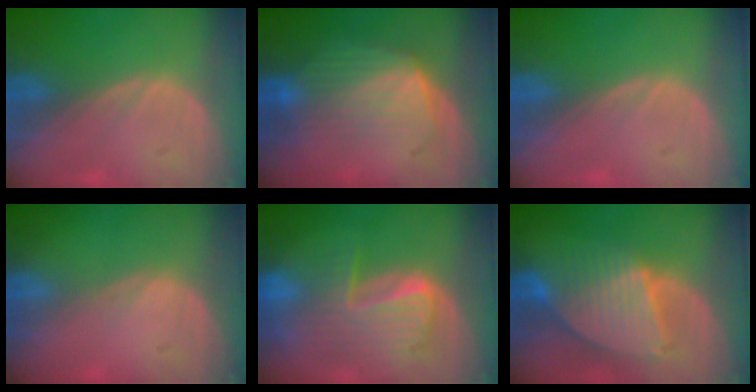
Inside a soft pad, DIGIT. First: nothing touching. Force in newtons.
{"total": 6.7, "press": 6.7, "slide": 0.7}
{"total": 0.0}
{"total": 0.0}
{"total": 9.8, "press": 8.4, "slide": 5.0}
{"total": 8.6, "press": 7.5, "slide": 4.1}